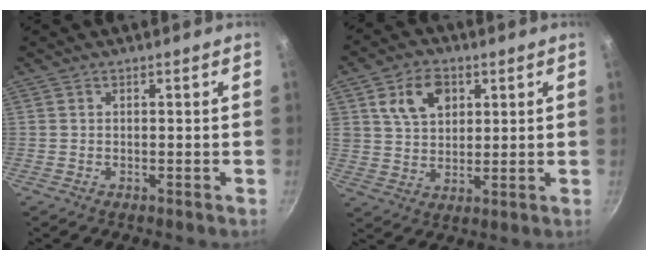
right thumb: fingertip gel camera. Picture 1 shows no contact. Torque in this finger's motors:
{"motor_torque": [0.61, 0.71, 1.50, 1.26, 0.33]}